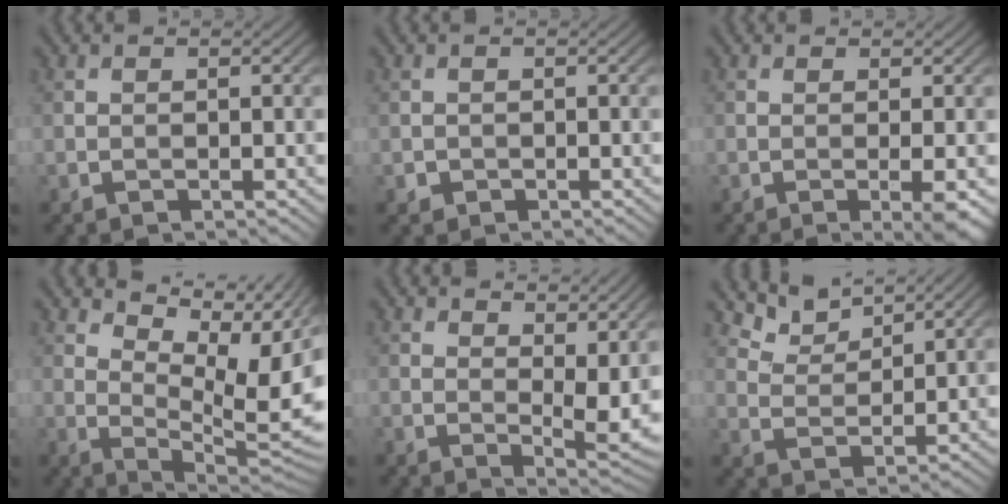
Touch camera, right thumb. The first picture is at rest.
{"total": 0.9, "force": [-0.3, 0.8, 0.1], "torque": [0.001, -0.007, -0.006]}
{"total": 3.0, "force": [-0.7, 0.4, 2.9], "torque": [-0.050, 0.000, -0.017]}
{"total": 13.5, "force": [5.0, 5.7, 11.2], "torque": [-0.162, 0.006, 0.089]}
{"total": 7.9, "force": [3.8, 3.3, 6.1], "torque": [-0.093, -0.012, 0.069]}
{"total": 4.9, "force": [4.2, 1.6, 2.0], "torque": [-0.057, 0.001, 0.090]}